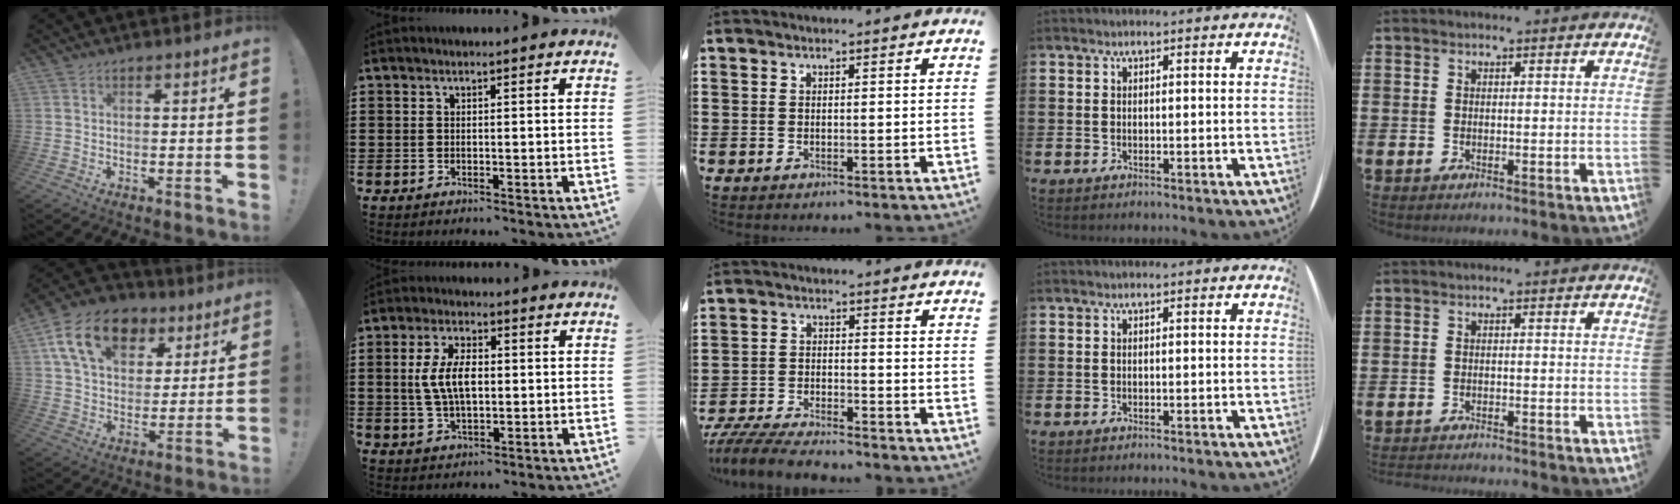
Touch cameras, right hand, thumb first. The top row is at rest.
{"thumb": {"total": 17.8, "force": [8.4, 11.8, 10.3], "torque": [-0.170, -0.029, 0.157]}, "index": {"total": 7.1, "force": [0.3, 3.4, 6.2], "torque": [-0.141, 0.004, -0.001]}, "middle": {"total": 5.8, "force": [-5.6, 0.5, 1.6], "torque": [-0.042, -0.004, -0.112]}, "little": {"total": 1.1, "force": [-1.1, -0.1, -0.1], "torque": [-0.001, 0.001, -0.022]}}